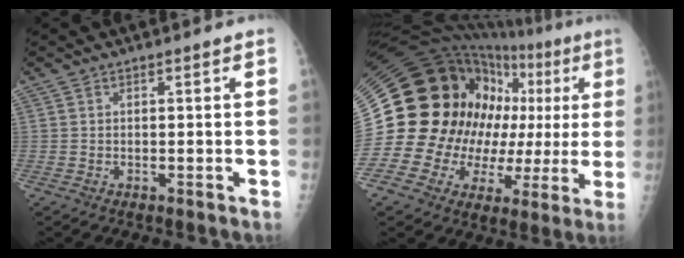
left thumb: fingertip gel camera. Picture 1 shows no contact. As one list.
[{"total": 34.7, "force": [4.6, 21.5, 26.9], "torque": [-0.434, 0.065, 0.090]}]